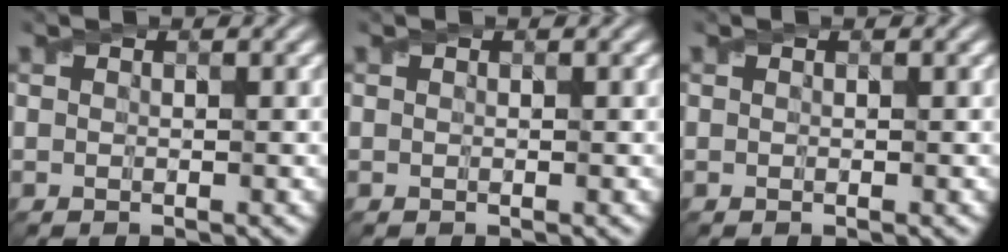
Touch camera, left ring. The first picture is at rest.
{"total": 0.0}
{"total": 0.0}